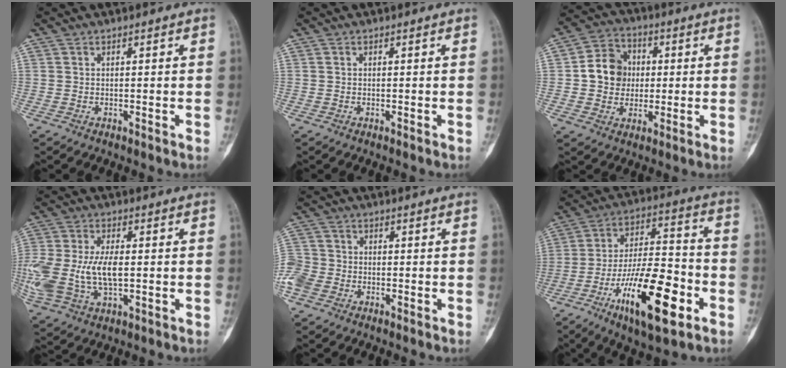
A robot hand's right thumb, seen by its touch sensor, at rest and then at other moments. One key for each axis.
{"total": 0.0}
{"total": 9.7, "fx": 0.4, "fy": 8.5, "fz": 4.6, "tx": -0.047, "ty": 0.014, "tz": -0.001}
{"total": 16.4, "fx": -1.0, "fy": 9.1, "fz": 13.7, "tx": -0.324, "ty": 0.000, "tz": -0.009}
{"total": 6.8, "fx": -3.0, "fy": 5.4, "fz": 2.9, "tx": -0.071, "ty": 0.015, "tz": -0.063}
{"total": 20.9, "fx": -8.7, "fy": 7.3, "fz": 17.6, "tx": -0.287, "ty": 0.046, "tz": -0.139}